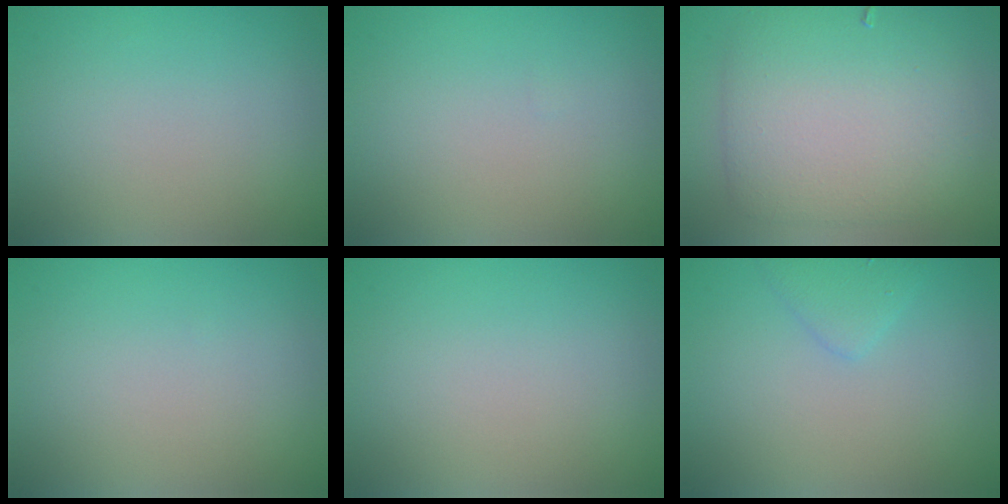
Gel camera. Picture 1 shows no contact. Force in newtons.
{"total": 0.0}
{"total": 7.9, "press": 7.9, "slide": 0.3}
{"total": 0.0}
{"total": 0.0}
{"total": 1.7, "press": 1.7, "slide": 0.1}